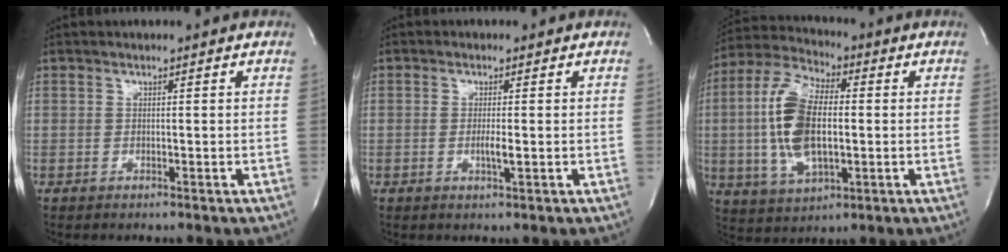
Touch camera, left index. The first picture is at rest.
{"total": 2.0, "force": [-0.3, 0.1, 2.0], "torque": [-0.041, -0.003, -0.005]}
{"total": 14.0, "force": [-0.3, 6.1, 12.6], "torque": [-0.279, 0.009, -0.005]}